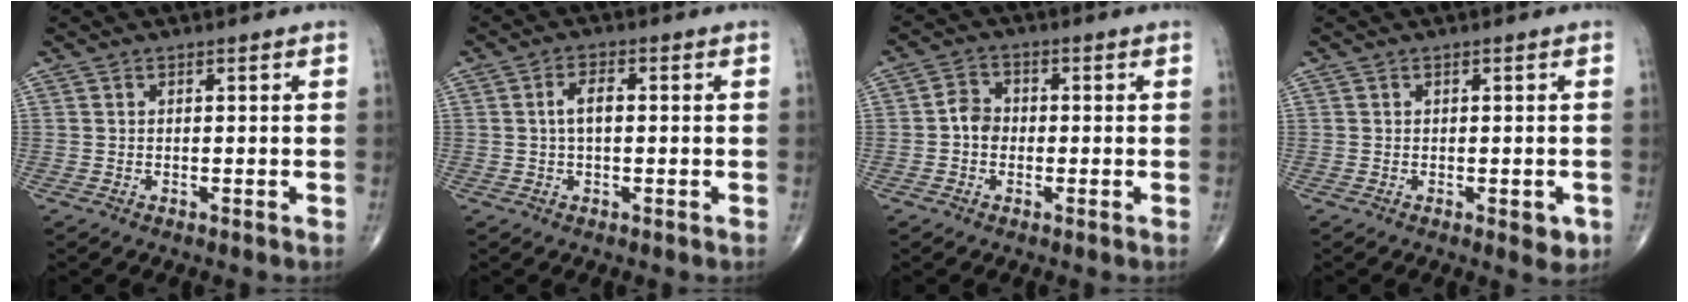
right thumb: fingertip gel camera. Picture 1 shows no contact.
{"total": 3.5, "force": [0.2, 1.8, 3.1], "torque": [-0.059, 0.009, 0.000]}
{"total": 3.9, "force": [-0.6, 3.2, 2.0], "torque": [-0.021, 0.015, -0.020]}
{"total": 2.8, "force": [-0.9, 1.4, 2.2], "torque": [-0.013, -0.001, -0.009]}